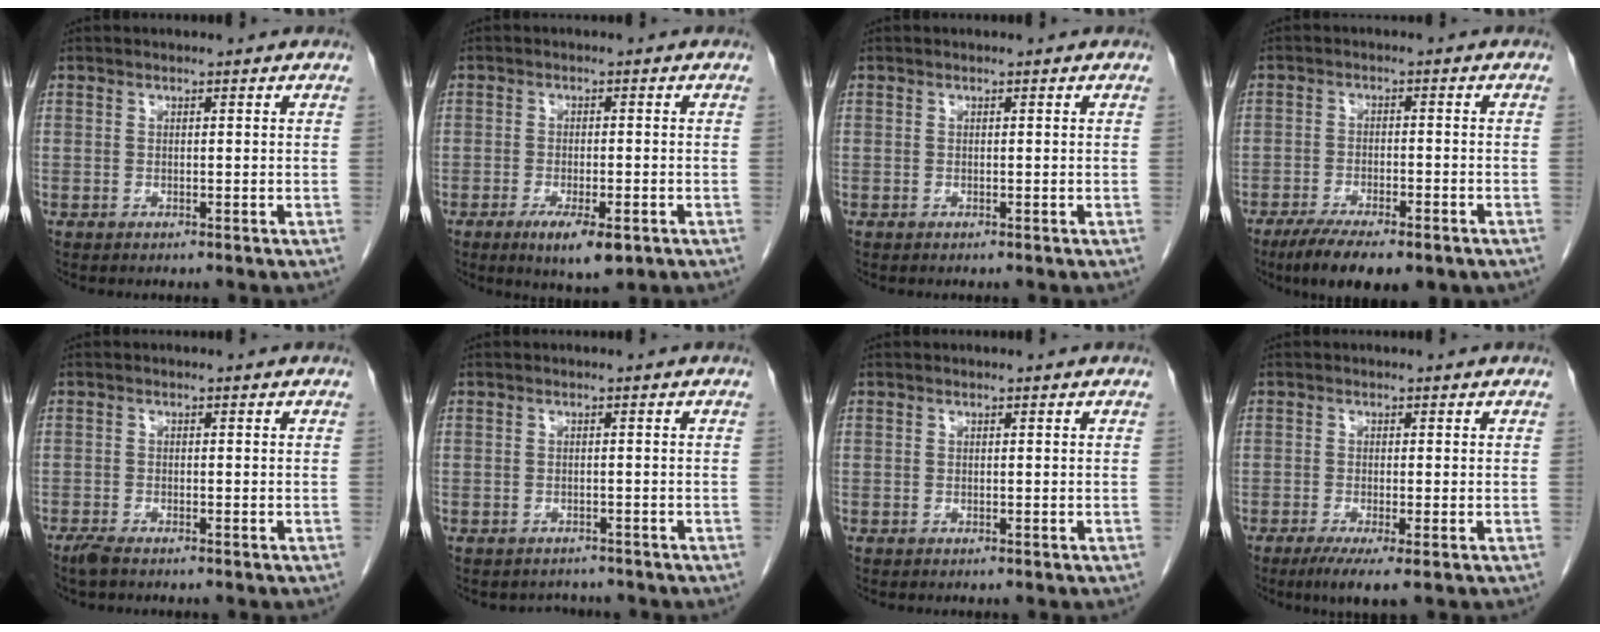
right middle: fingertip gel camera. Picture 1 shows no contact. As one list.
[{"total": 6.2, "force": [-3.3, 1.7, 5.0], "torque": [-0.080, -0.010, -0.045]}, {"total": 0.0}, {"total": 11.2, "force": [-7.9, 3.3, 7.1], "torque": [-0.103, -0.014, -0.116]}, {"total": 2.0, "force": [-1.6, 0.4, 1.1], "torque": [-0.030, -0.006, -0.031]}, {"total": 2.5, "force": [-2.3, 1.1, -0.2], "torque": [0.000, 0.001, -0.033]}, {"total": 0.0}, {"total": 4.5, "force": [-2.5, 0.4, 3.7], "torque": [-0.059, -0.014, -0.040]}]